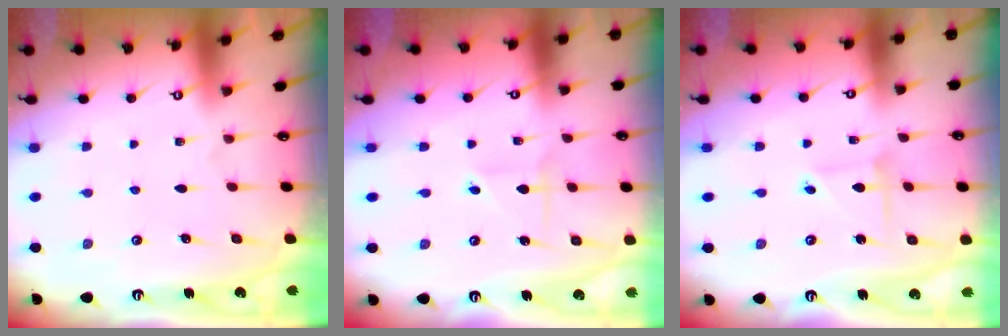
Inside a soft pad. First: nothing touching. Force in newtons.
{"total": 2.6, "press": 2.6, "slide": 0.2}
{"total": 2.4, "press": 2.4, "slide": 0.3}